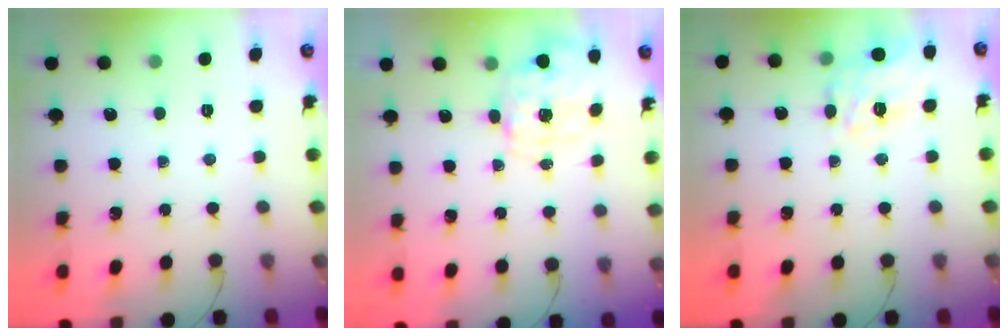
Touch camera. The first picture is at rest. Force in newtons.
{"total": 2.8, "press": 2.6, "slide": 0.9}
{"total": 8.8, "press": 8.4, "slide": 2.6}